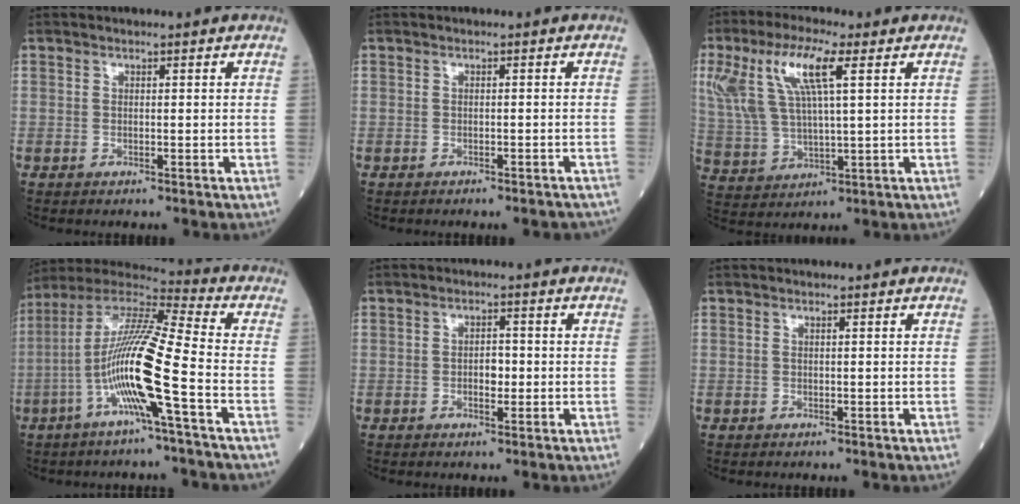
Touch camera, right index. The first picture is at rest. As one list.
[{"total": 3.6, "force": [-3.3, 0.7, 1.2], "torque": [-0.009, -0.005, -0.038]}, {"total": 12.5, "force": [5.0, 2.9, 11.1], "torque": [-0.250, 0.022, 0.100]}, {"total": 15.4, "force": [-4.5, -0.4, 14.7], "torque": [-0.291, 0.006, -0.098]}, {"total": 2.5, "force": [-0.4, 1.3, 2.2], "torque": [-0.035, 0.004, -0.005]}, {"total": 0.0}]